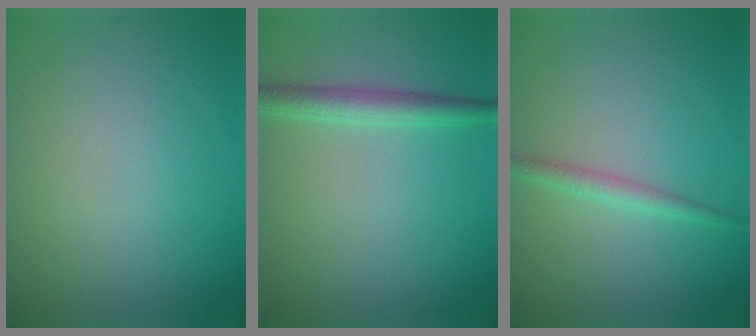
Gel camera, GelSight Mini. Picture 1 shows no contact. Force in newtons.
{"total": 2.6, "press": 2.6, "slide": 0.0}
{"total": 1.6, "press": 1.6, "slide": 0.1}